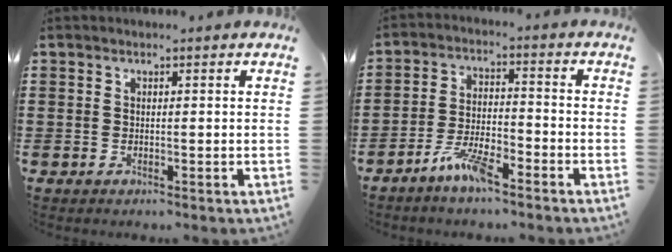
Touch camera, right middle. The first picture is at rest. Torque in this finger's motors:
{"motor_torque": [1.81, 0.33, 0.16, 0.04]}